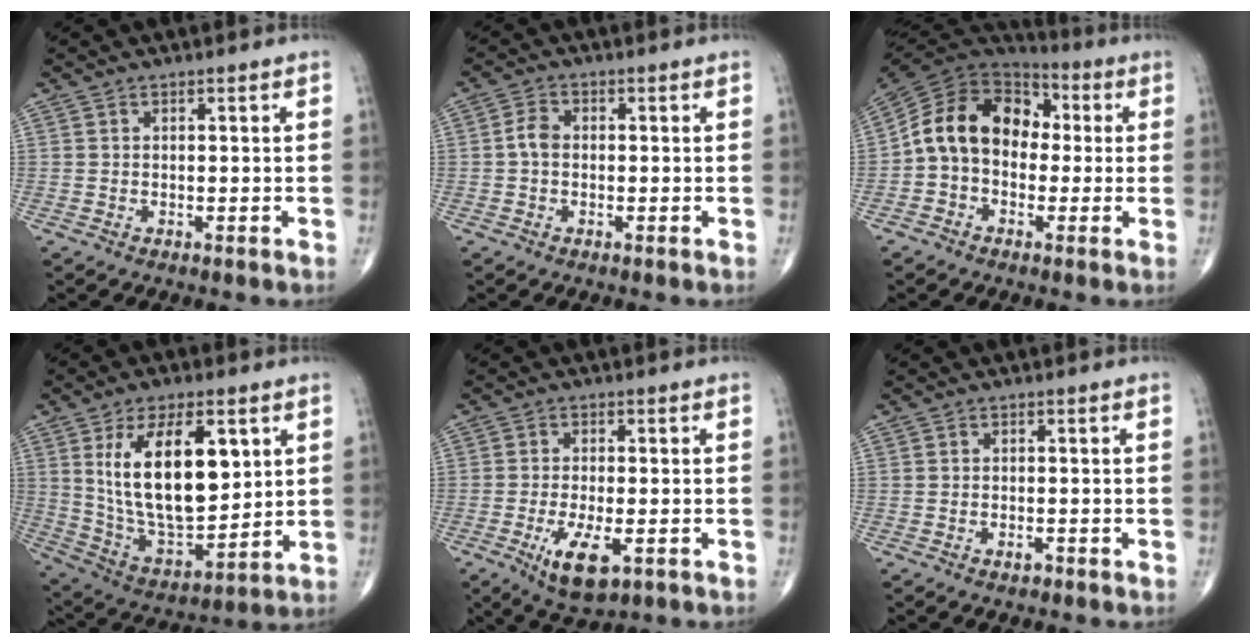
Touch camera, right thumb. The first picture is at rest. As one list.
[{"total": 2.9, "force": [-0.3, 2.0, 2.0], "torque": [-0.034, 0.009, -0.012]}, {"total": 15.2, "force": [0.1, 11.3, 10.2], "torque": [-0.154, 0.045, -0.011]}, {"total": 20.4, "force": [5.5, 10.0, 17.0], "torque": [-0.275, -0.029, 0.112]}, {"total": 8.3, "force": [-3.2, 3.2, 6.9], "torque": [-0.123, -0.009, -0.048]}, {"total": 1.3, "force": [-0.9, 0.5, 0.8], "torque": [-0.013, 0.002, -0.015]}]